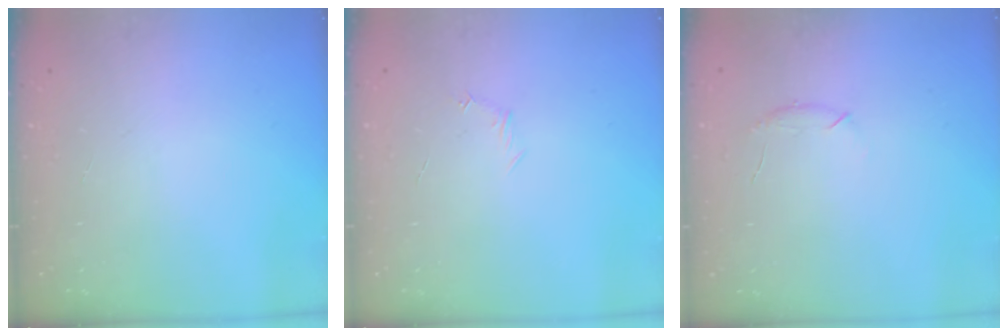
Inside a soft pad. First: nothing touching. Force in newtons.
{"total": 3.9, "press": 3.7, "slide": 1.0}
{"total": 6.9, "press": 6.7, "slide": 1.8}